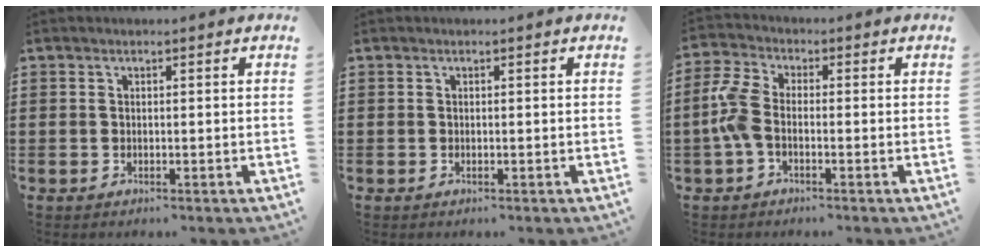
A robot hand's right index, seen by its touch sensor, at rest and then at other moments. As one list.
[{"total": 0.0}, {"total": 5.1, "force": [-1.3, 2.7, 4.1], "torque": [-0.115, -0.002, -0.036]}]